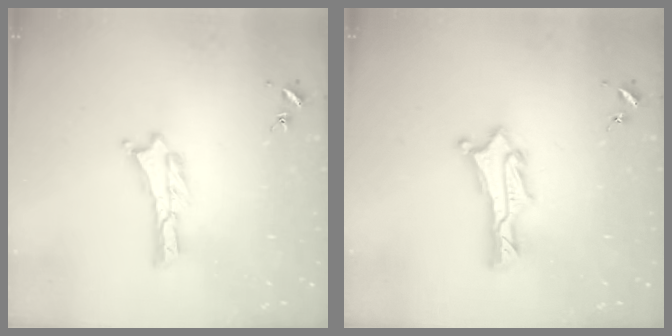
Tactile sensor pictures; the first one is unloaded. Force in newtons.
{"total": 1.5, "press": 1.5, "slide": 0.1}